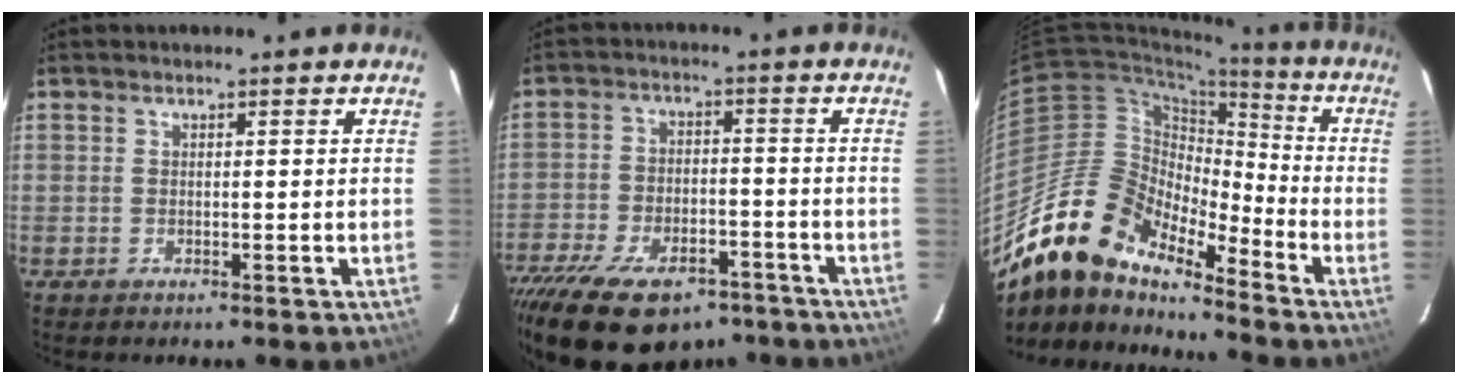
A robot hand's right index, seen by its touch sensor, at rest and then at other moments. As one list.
[{"total": 22.1, "force": [-15.5, 10.4, 11.8], "torque": [-0.248, -0.025, -0.235]}, {"total": 17.5, "force": [-14.6, 6.0, 7.5], "torque": [-0.128, 0.003, -0.283]}]